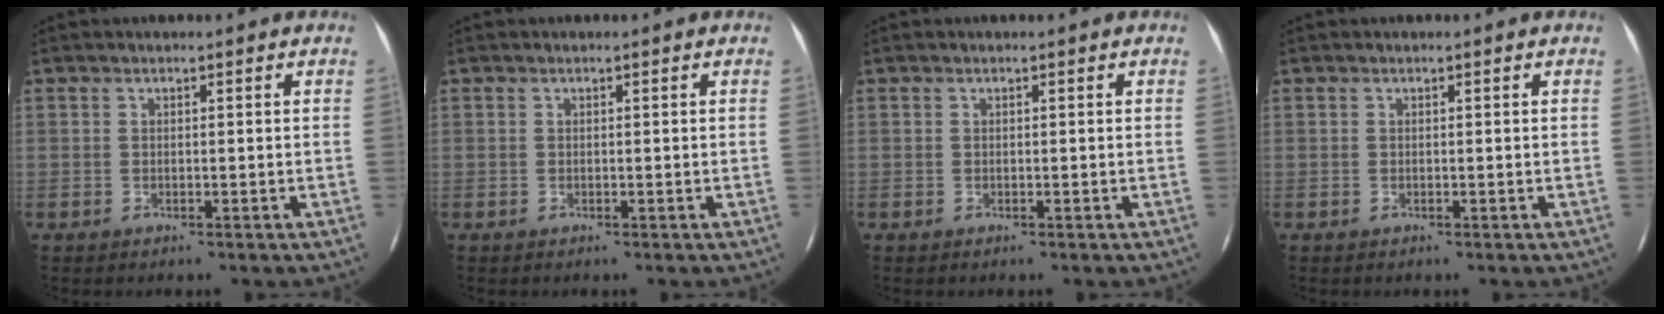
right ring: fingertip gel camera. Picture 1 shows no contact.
{"total": 0.0}
{"total": 0.0}
{"total": 0.0}